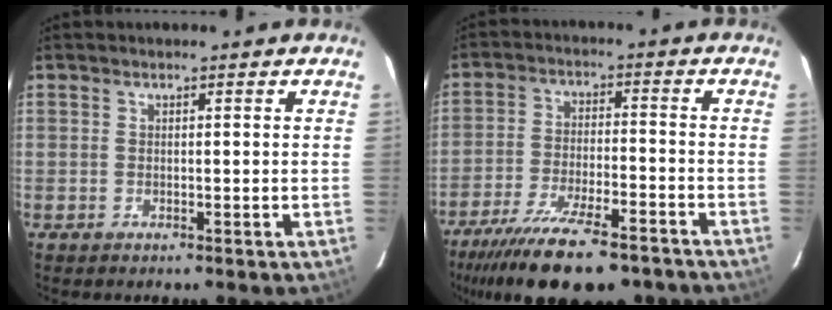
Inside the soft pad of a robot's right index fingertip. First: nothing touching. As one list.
[{"total": 20.4, "force": [-16.1, 5.4, 11.3], "torque": [-0.223, -0.040, -0.248]}]